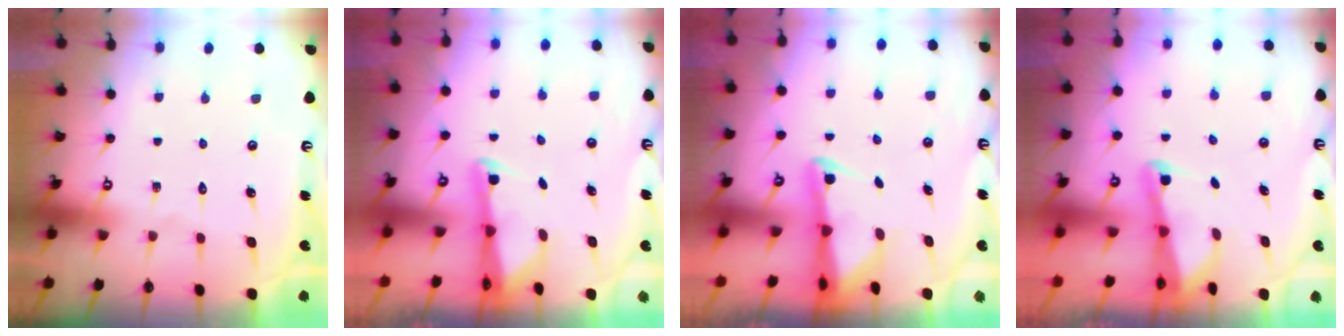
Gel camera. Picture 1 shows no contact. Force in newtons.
{"total": 2.0, "press": 2.0, "slide": 0.3}
{"total": 2.3, "press": 2.2, "slide": 0.6}
{"total": 1.8, "press": 1.8, "slide": 0.1}